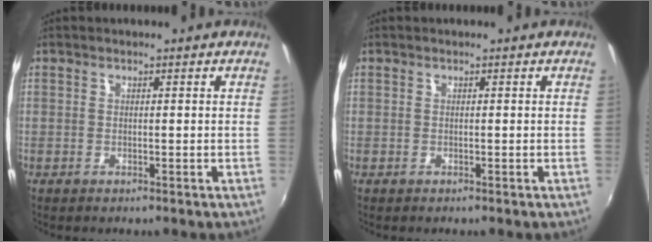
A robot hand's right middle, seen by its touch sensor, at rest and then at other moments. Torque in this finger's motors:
{"motor_torque": [0.10, -0.23, 0.03, 0.00]}